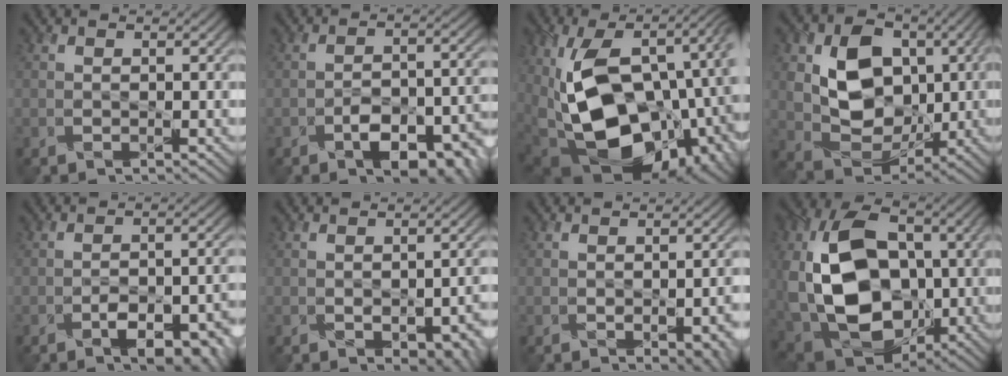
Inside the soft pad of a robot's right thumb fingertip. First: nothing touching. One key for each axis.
{"total": 8.5, "fx": -4.1, "fy": 4.2, "fz": 6.1, "tx": -0.094, "ty": -0.003, "tz": -0.067}
{"total": 21.0, "fx": -1.4, "fy": 12.8, "fz": 16.5, "tx": -0.329, "ty": -0.029, "tz": 0.016}
{"total": 10.4, "fx": 1.6, "fy": 7.7, "fz": 6.8, "tx": -0.140, "ty": -0.004, "tz": 0.023}
{"total": 7.6, "fx": -3.8, "fy": 3.4, "fz": 5.7, "tx": -0.086, "ty": -0.003, "tz": -0.057}
{"total": 6.6, "fx": -2.5, "fy": 3.7, "fz": 4.8, "tx": -0.056, "ty": -0.015, "tz": -0.011}
{"total": 5.7, "fx": -2.1, "fy": 2.8, "fz": 4.5, "tx": -0.047, "ty": -0.011, "tz": -0.008}
{"total": 16.9, "fx": -1.1, "fy": 11.8, "fz": 12.1, "tx": -0.268, "ty": -0.008, "tz": -0.025}